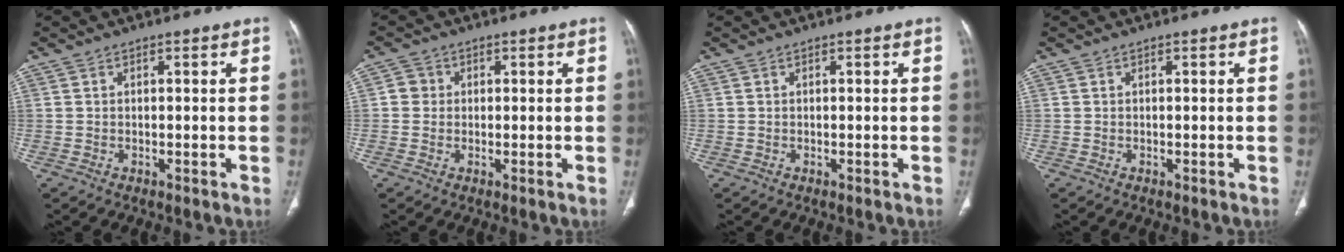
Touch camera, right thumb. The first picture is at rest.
{"total": 2.6, "force": [0.2, 2.4, 0.8], "torque": [0.002, 0.005, 0.000]}
{"total": 0.0}
{"total": 0.0}